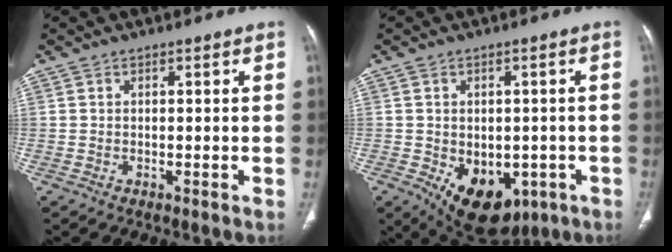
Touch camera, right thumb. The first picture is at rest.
{"total": 13.4, "force": [-5.0, 8.8, 8.8], "torque": [-0.101, 0.002, -0.050]}